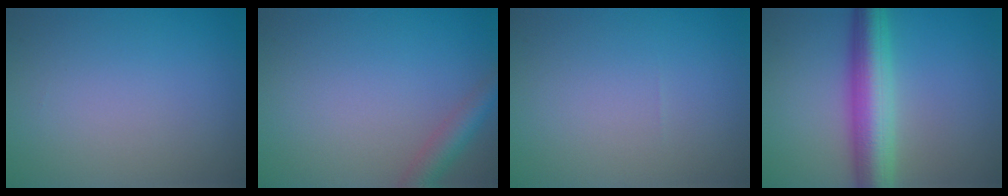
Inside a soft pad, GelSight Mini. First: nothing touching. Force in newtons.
{"total": 2.8, "press": 2.8, "slide": 0.1}
{"total": 0.0}
{"total": 7.1, "press": 7.1, "slide": 0.3}